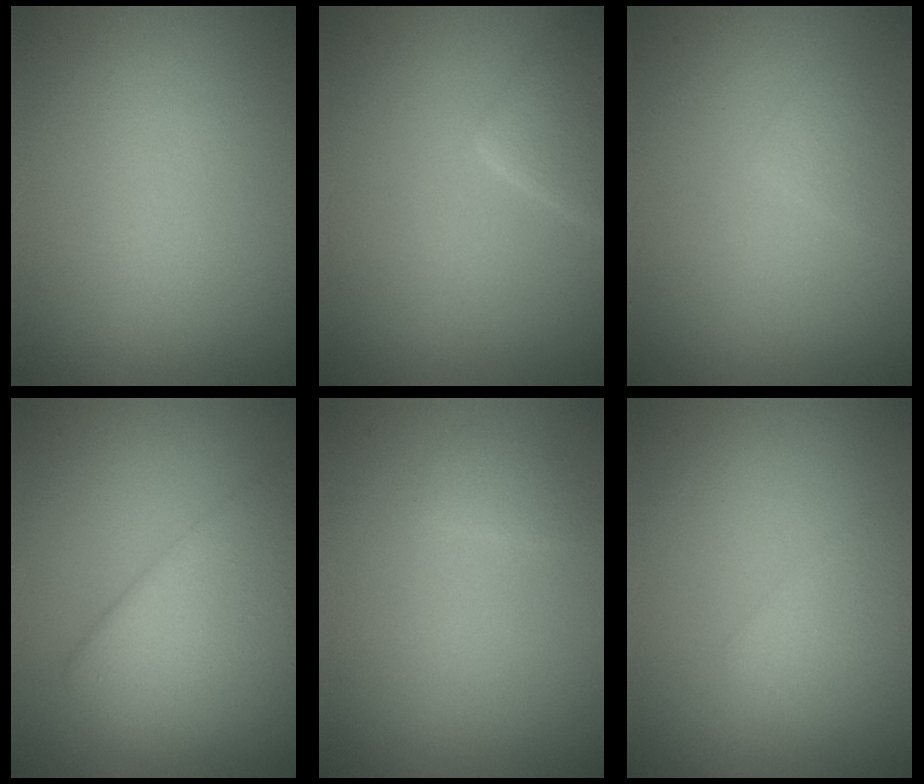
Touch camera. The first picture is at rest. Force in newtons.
{"total": 2.9, "press": 2.9, "slide": 0.2}
{"total": 1.2, "press": 1.2, "slide": 0.1}
{"total": 6.6, "press": 6.6, "slide": 0.1}
{"total": 0.9, "press": 0.9, "slide": 0.0}
{"total": 1.9, "press": 1.8, "slide": 0.1}